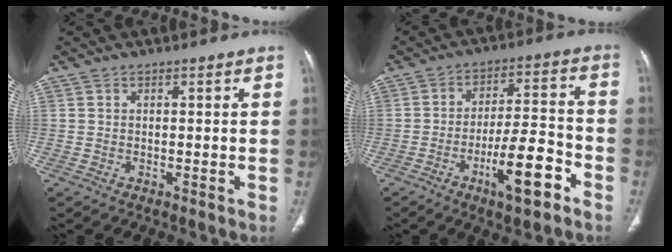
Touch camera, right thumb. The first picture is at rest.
{"total": 12.0, "force": [-6.0, 3.3, 9.9], "torque": [-0.153, 0.039, -0.095]}